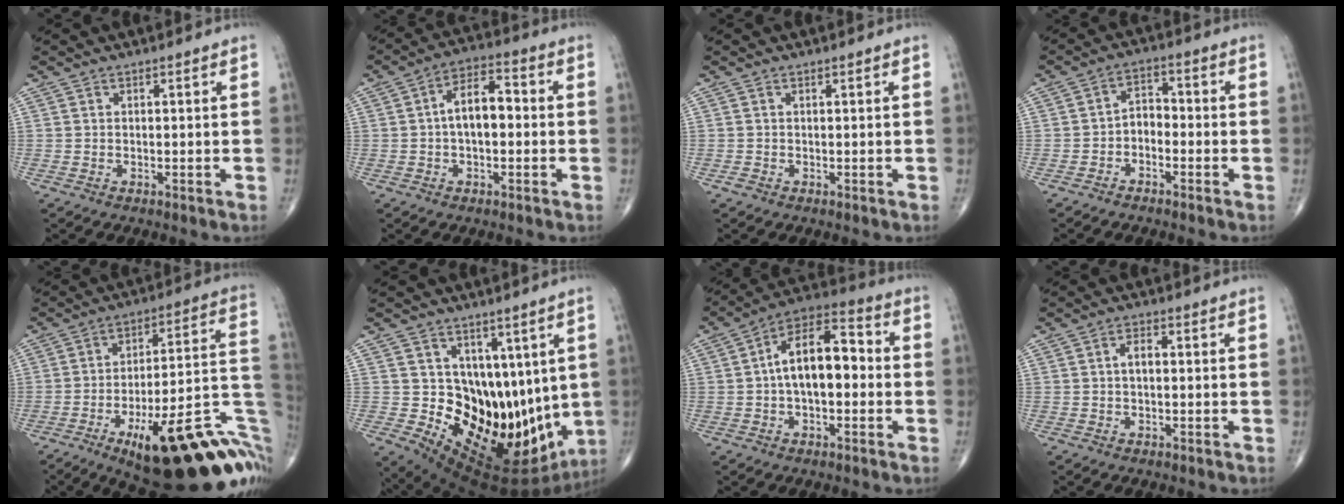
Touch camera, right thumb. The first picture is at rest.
{"total": 8.4, "force": [-0.2, 4.5, 7.0], "torque": [-0.110, 0.032, -0.013]}
{"total": 0.5, "force": [-0.1, 0.5, 0.2], "torque": [-0.002, 0.000, -0.003]}
{"total": 4.1, "force": [-1.9, 2.7, 2.4], "torque": [-0.027, 0.031, -0.044]}
{"total": 30.4, "force": [-11.6, 9.9, 26.3], "torque": [-0.269, 0.057, -0.156]}
{"total": 20.6, "force": [1.9, 13.4, 15.6], "torque": [-0.189, -0.047, 0.068]}
{"total": 13.6, "force": [0.0, 7.1, 11.6], "torque": [-0.177, 0.043, -0.015]}
{"total": 2.4, "force": [0.0, 1.3, 2.1], "torque": [-0.035, 0.010, -0.004]}